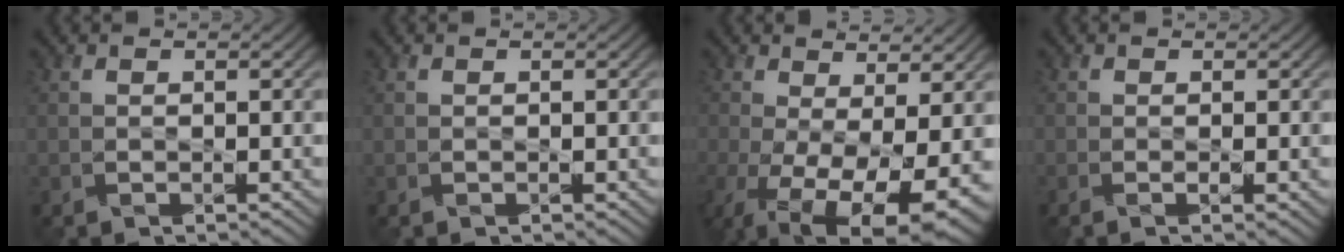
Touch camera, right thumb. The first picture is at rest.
{"total": 0.0}
{"total": 14.2, "force": [-4.3, 7.0, 11.6], "torque": [-0.229, -0.054, -0.039]}
{"total": 1.4, "force": [-0.4, 0.1, 1.4], "torque": [-0.029, -0.004, -0.010]}